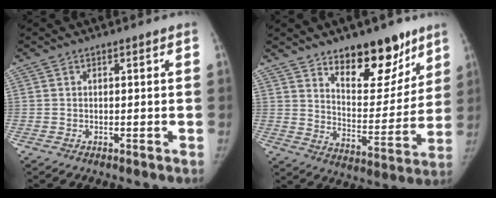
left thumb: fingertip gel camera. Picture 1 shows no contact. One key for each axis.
{"total": 16.5, "fx": 11.1, "fy": 7.8, "fz": 9.3, "tx": -0.070, "ty": -0.079, "tz": 0.176}